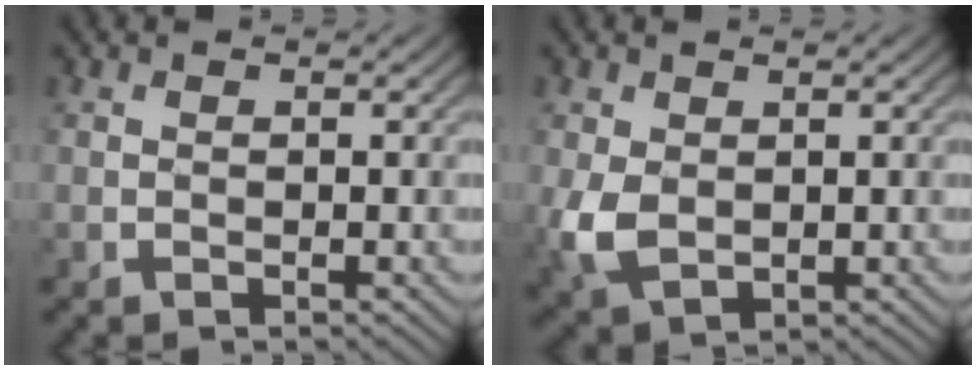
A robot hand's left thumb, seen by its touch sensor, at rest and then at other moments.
{"total": 5.1, "force": [-0.2, 3.7, 3.4], "torque": [-0.110, -0.003, -0.003]}